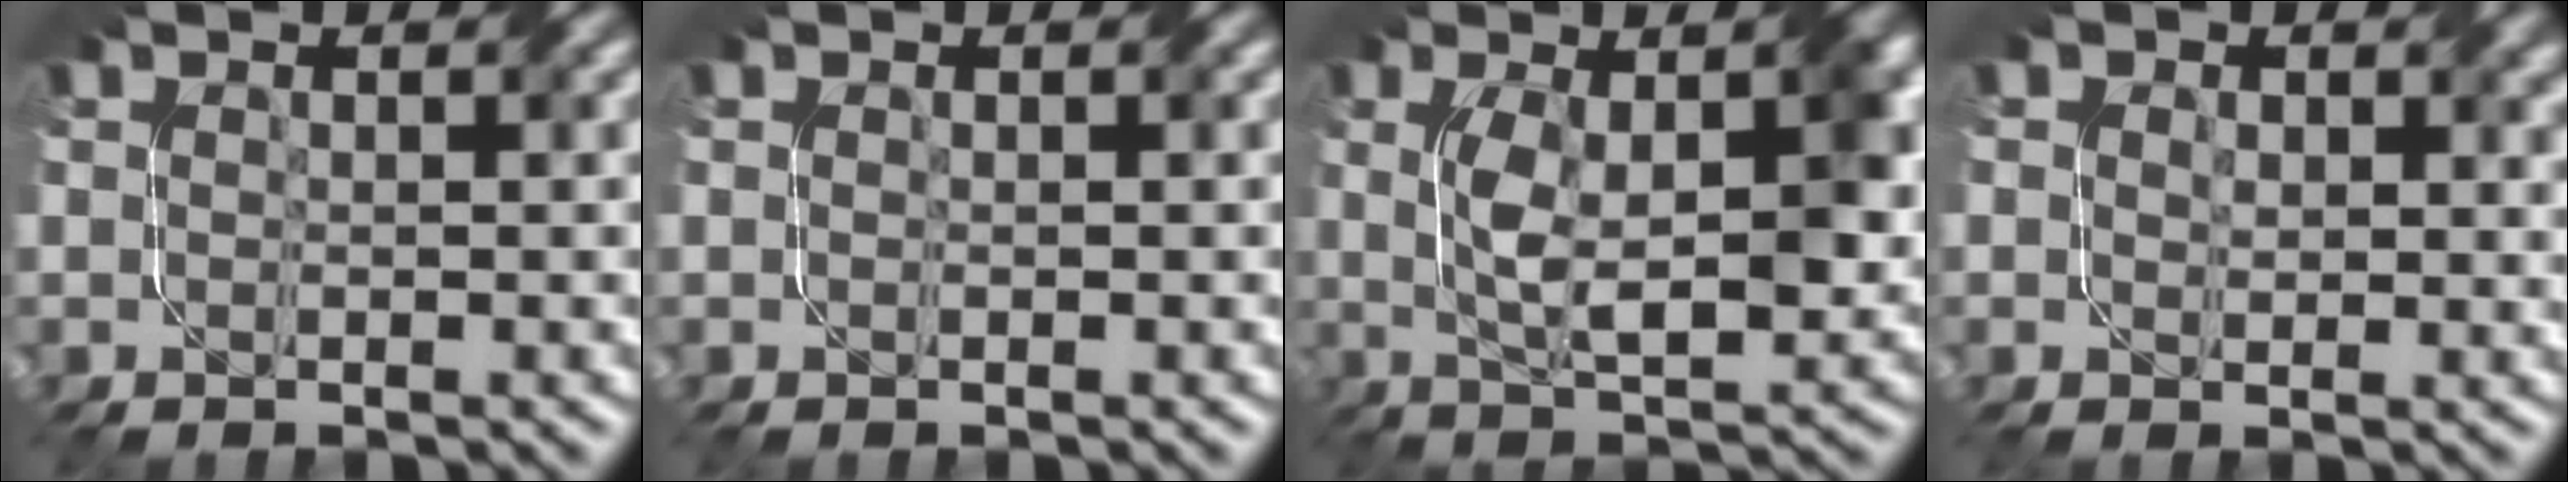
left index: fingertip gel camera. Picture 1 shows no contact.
{"total": 0.0}
{"total": 7.2, "force": [0.7, 2.7, 6.6], "torque": [-0.120, -0.002, 0.016]}
{"total": 2.4, "force": [0.9, 1.7, 1.5], "torque": [-0.024, -0.004, 0.015]}